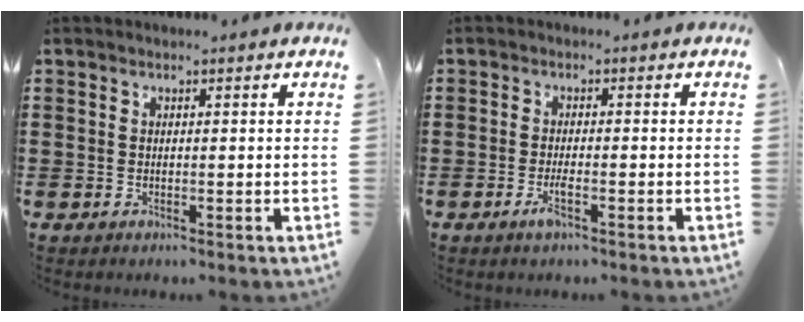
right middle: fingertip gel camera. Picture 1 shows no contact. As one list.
[{"total": 2.3, "force": [-1.1, 0.3, 2.0], "torque": [-0.042, -0.004, -0.023]}]